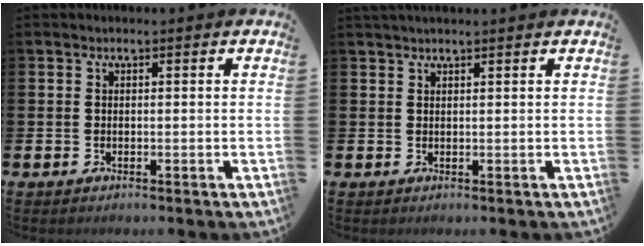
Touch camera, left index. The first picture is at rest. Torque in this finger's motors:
{"motor_torque": [0.90, -1.24, 0.14, 0.02]}